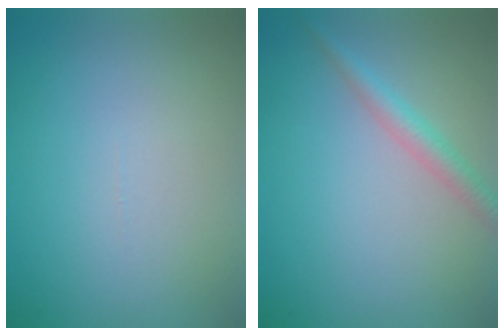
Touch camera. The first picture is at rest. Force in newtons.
{"total": 2.3, "press": 2.3, "slide": 0.1}